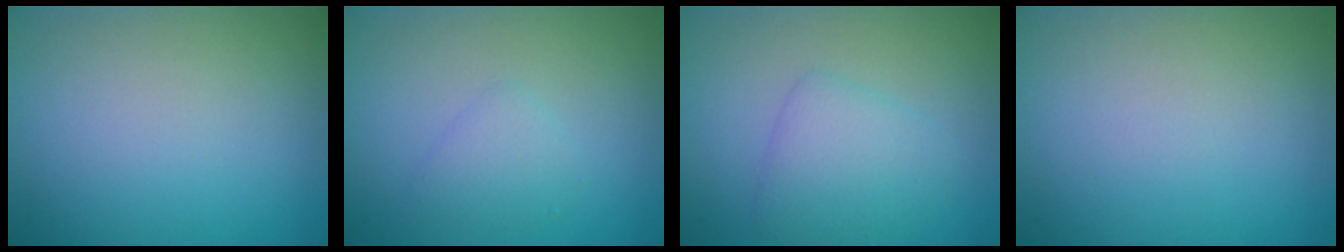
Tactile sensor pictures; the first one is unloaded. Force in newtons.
{"total": 1.5, "press": 1.5, "slide": 0.1}
{"total": 2.9, "press": 2.9, "slide": 0.1}
{"total": 0.0}